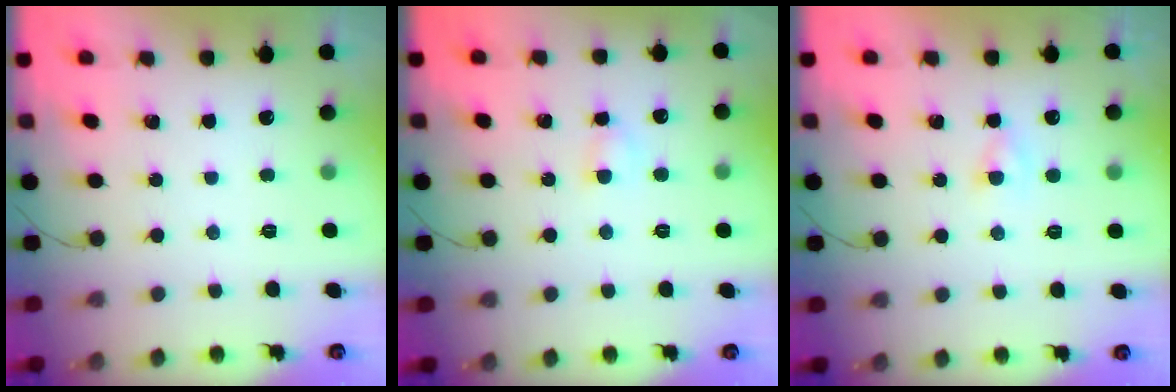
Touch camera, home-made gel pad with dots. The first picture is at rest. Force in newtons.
{"total": 3.2, "press": 3.0, "slide": 1.2}
{"total": 1.9, "press": 1.7, "slide": 0.9}